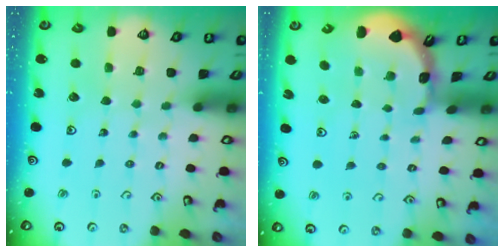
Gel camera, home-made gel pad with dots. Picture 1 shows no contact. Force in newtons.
{"total": 1.8, "press": 1.8, "slide": 0.1}